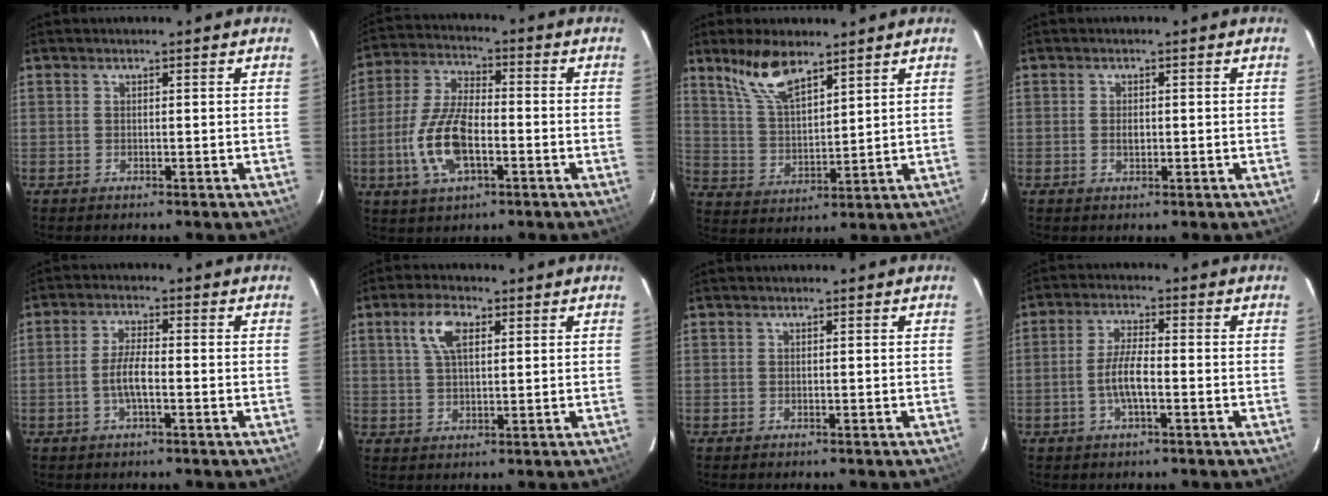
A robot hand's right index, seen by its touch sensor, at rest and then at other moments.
{"total": 12.3, "force": [-3.6, 5.4, 10.5], "torque": [-0.225, 0.004, -0.068]}
{"total": 9.7, "force": [7.1, 3.1, 5.9], "torque": [-0.113, 0.009, 0.150]}
{"total": 1.3, "force": [-0.1, 0.9, 0.9], "torque": [-0.015, 0.003, 0.000]}
{"total": 4.5, "force": [-1.3, 1.0, 4.1], "torque": [-0.086, 0.006, -0.024]}
{"total": 6.3, "force": [2.6, 2.9, 4.9], "torque": [-0.094, 0.013, 0.050]}
{"total": 0.0}
{"total": 5.4, "force": [-1.6, 1.3, 5.0], "torque": [-0.102, 0.006, -0.031]}